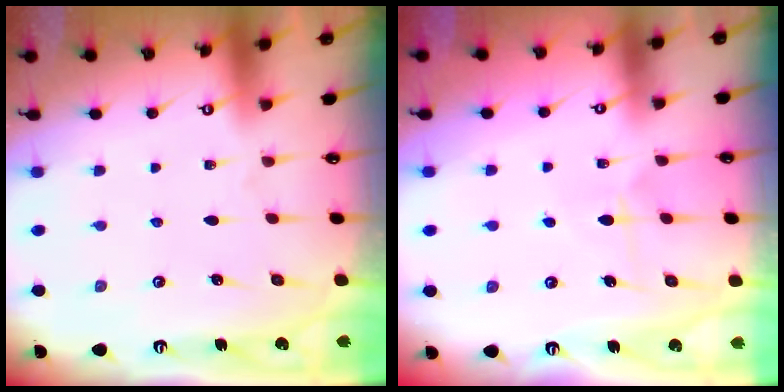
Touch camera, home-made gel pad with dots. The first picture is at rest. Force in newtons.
{"total": 6.9, "press": 6.9, "slide": 0.6}